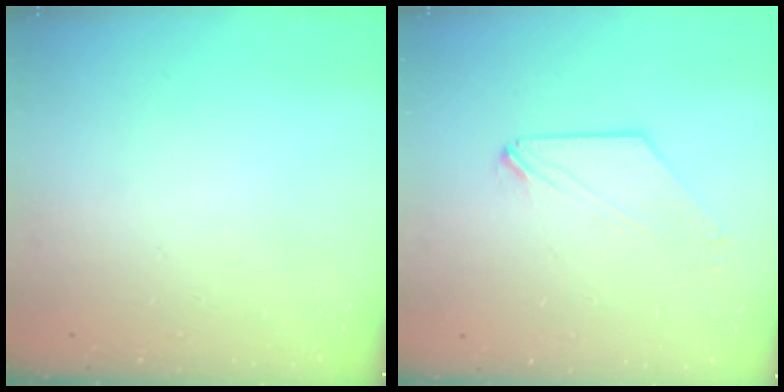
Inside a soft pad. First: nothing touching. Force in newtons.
{"total": 0.0}